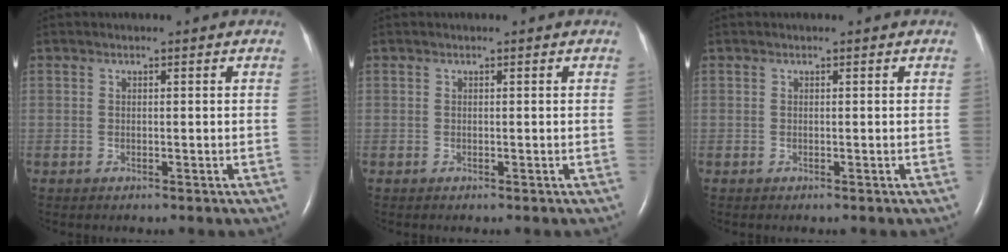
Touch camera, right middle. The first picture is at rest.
{"total": 0.0}
{"total": 0.0}